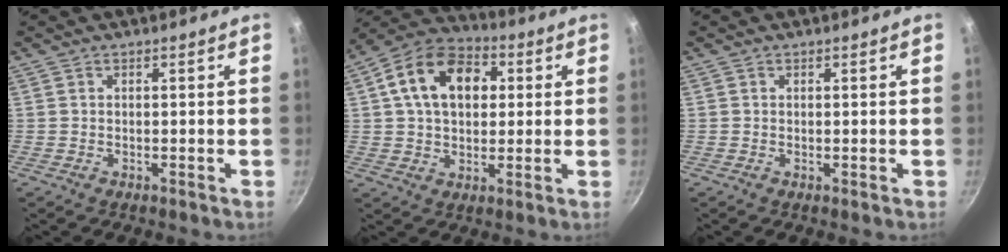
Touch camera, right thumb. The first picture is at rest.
{"total": 15.2, "force": [3.5, 10.6, 10.4], "torque": [-0.144, 0.020, 0.041]}
{"total": 0.0}